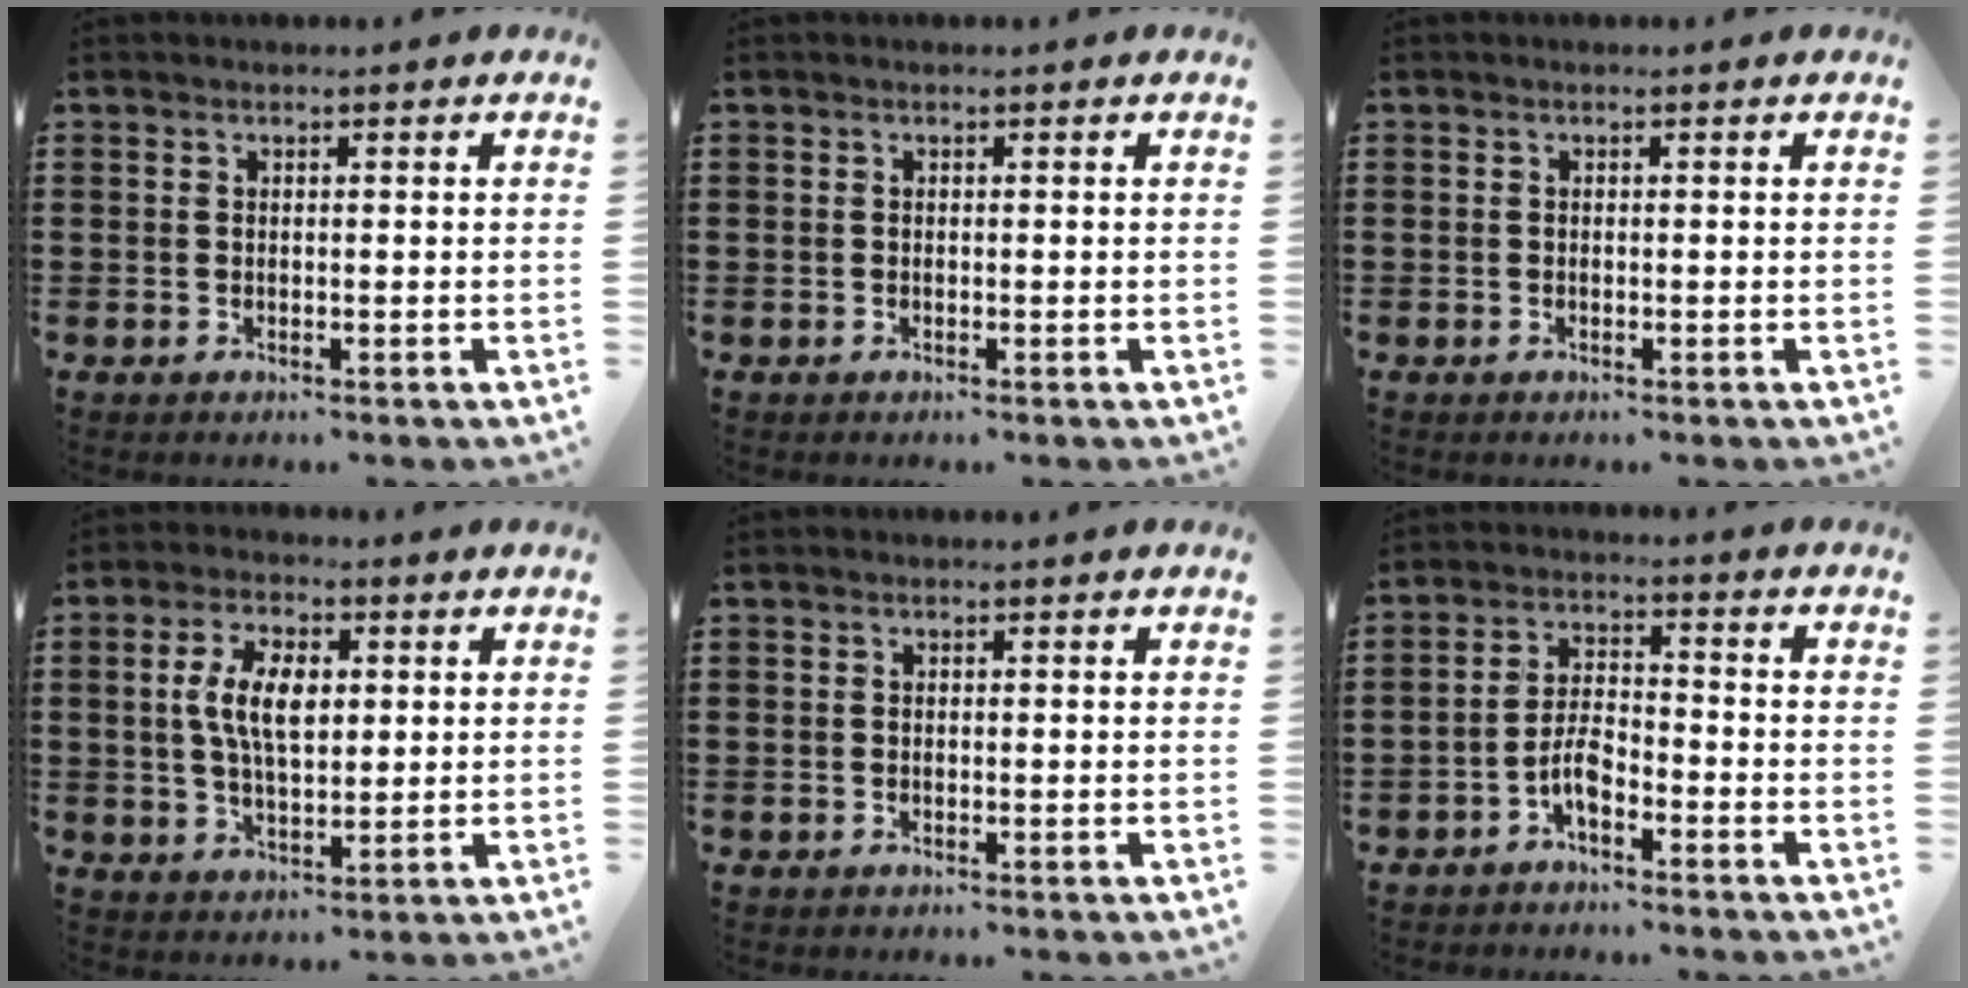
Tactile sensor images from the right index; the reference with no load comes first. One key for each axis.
{"total": 0.0}
{"total": 0.0}
{"total": 7.3, "fx": 1.2, "fy": 3.7, "fz": 6.2, "tx": -0.134, "ty": 0.011, "tz": 0.017}
{"total": 0.0}
{"total": 4.6, "fx": -2.7, "fy": 1.6, "fz": 3.3, "tx": -0.080, "ty": 0.001, "tz": -0.058}